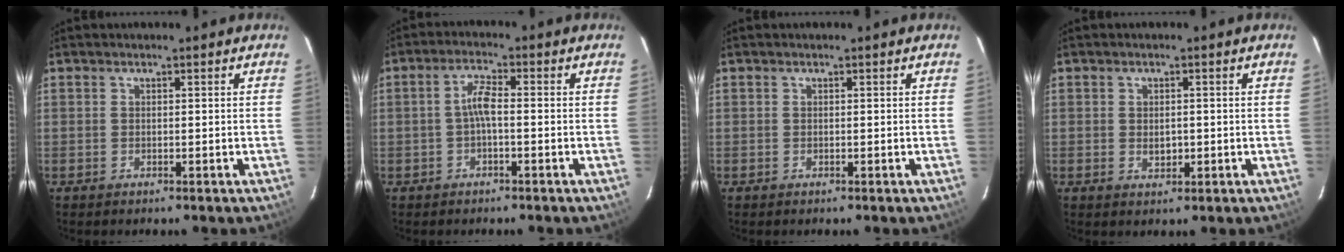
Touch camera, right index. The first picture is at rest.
{"total": 3.3, "force": [-0.8, 0.7, 3.1], "torque": [-0.066, 0.011, -0.016]}
{"total": 0.0}
{"total": 2.3, "force": [-0.2, 1.6, 1.7], "torque": [-0.027, 0.001, 0.000]}